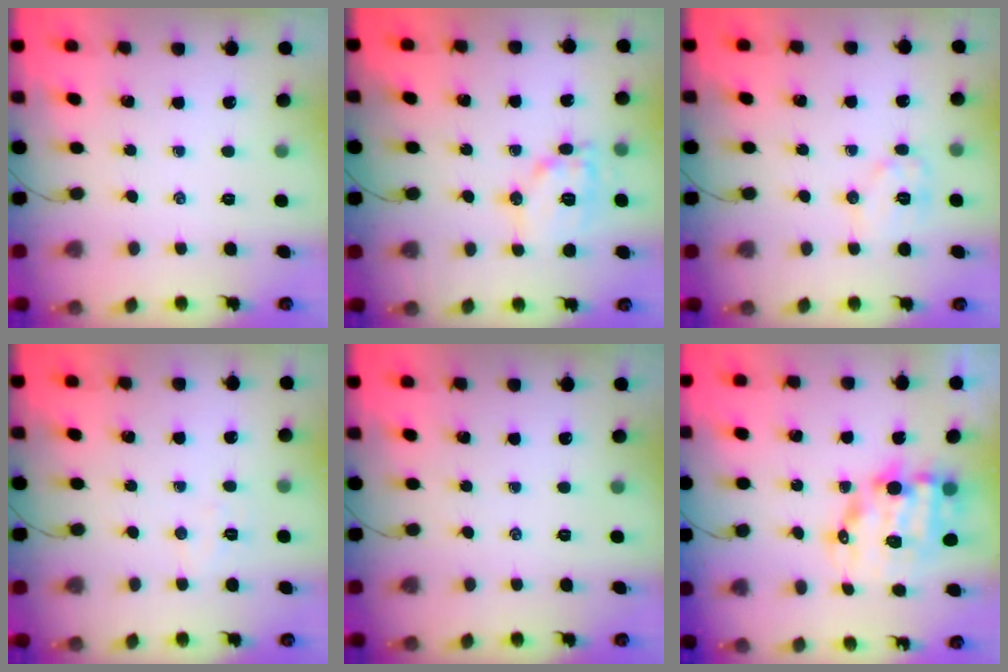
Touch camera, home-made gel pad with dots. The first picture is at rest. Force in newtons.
{"total": 11.7, "press": 11.7, "slide": 0.6}
{"total": 8.1, "press": 8.1, "slide": 0.5}
{"total": 4.4, "press": 4.3, "slide": 0.8}
{"total": 0.0}
{"total": 12.1, "press": 11.8, "slide": 3.0}